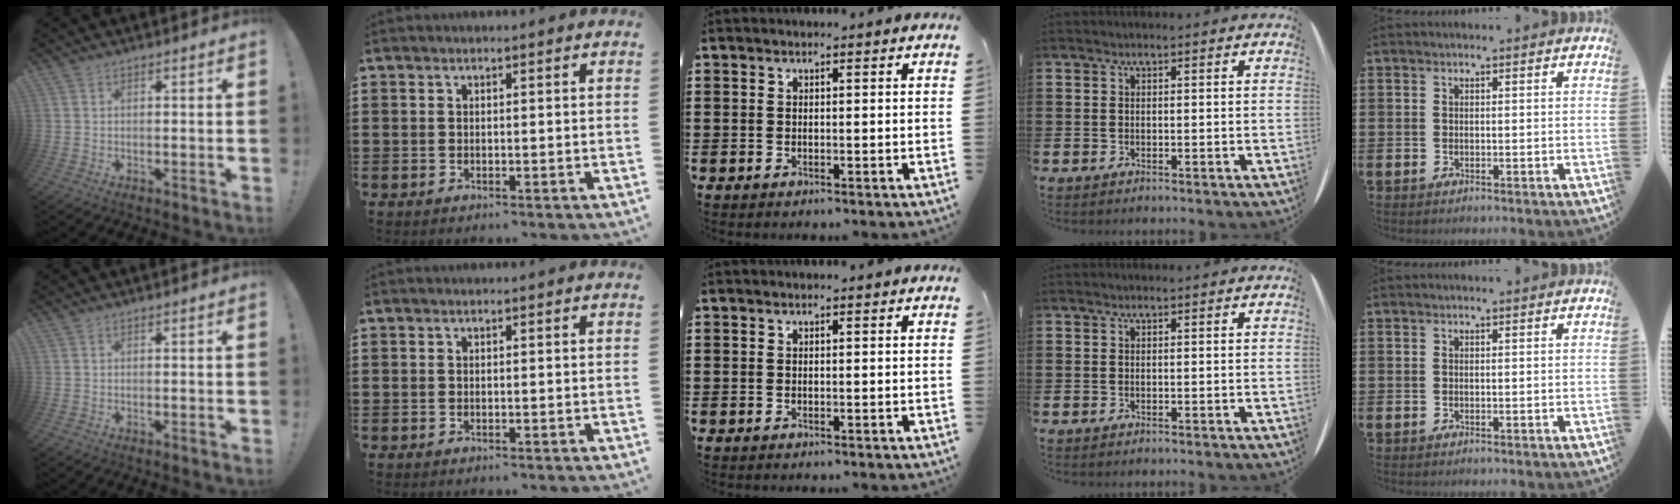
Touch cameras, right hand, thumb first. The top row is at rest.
{}